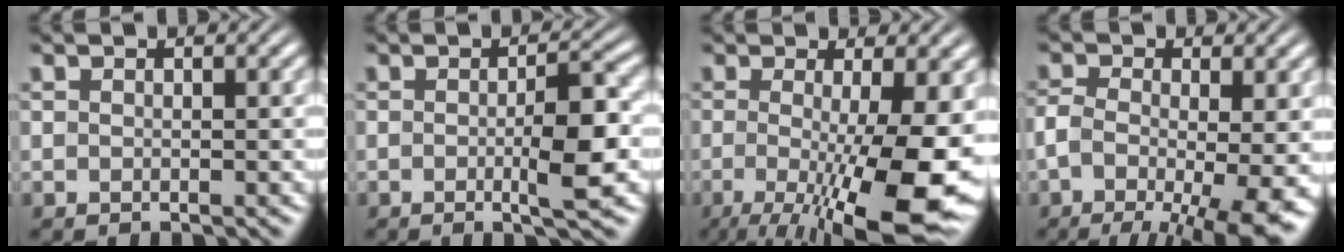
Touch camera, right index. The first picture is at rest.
{"total": 3.9, "force": [-1.0, 0.6, 3.7], "torque": [-0.048, 0.002, -0.023]}
{"total": 9.7, "force": [-3.1, 2.8, 8.8], "torque": [-0.143, -0.040, -0.027]}
{"total": 10.6, "force": [-5.2, 4.7, 8.0], "torque": [-0.129, -0.042, -0.061]}